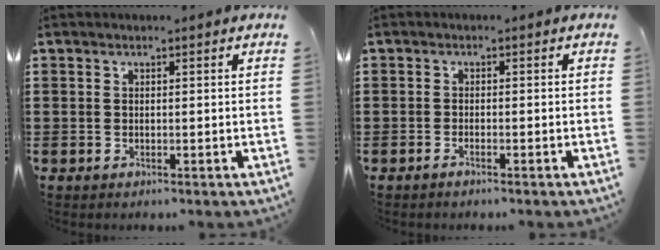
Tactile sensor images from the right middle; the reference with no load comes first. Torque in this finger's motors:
{"motor_torque": [-0.13, 0.19, -0.02, -0.01]}